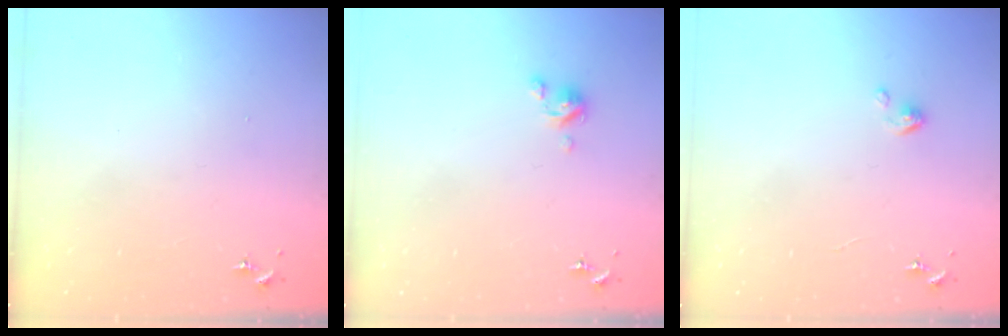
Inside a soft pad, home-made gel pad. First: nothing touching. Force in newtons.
{"total": 3.4, "press": 3.4, "slide": 0.3}
{"total": 2.7, "press": 2.7, "slide": 0.2}